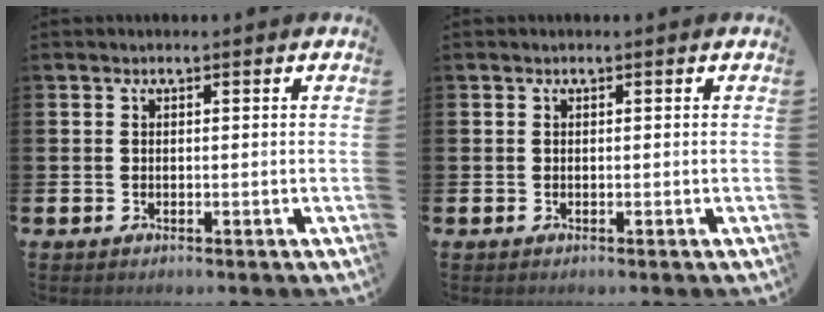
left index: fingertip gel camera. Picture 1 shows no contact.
{"total": 0.0}